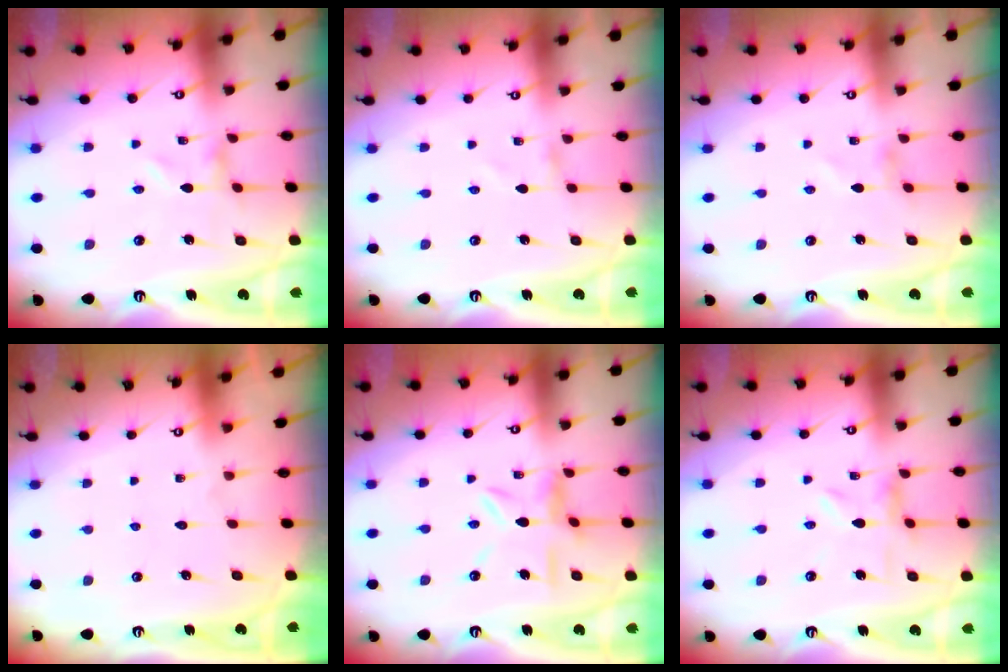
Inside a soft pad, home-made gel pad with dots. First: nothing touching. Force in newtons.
{"total": 0.0}
{"total": 0.0}
{"total": 1.6, "press": 1.6, "slide": 0.1}
{"total": 8.7, "press": 8.6, "slide": 0.9}
{"total": 2.0, "press": 2.0, "slide": 0.3}